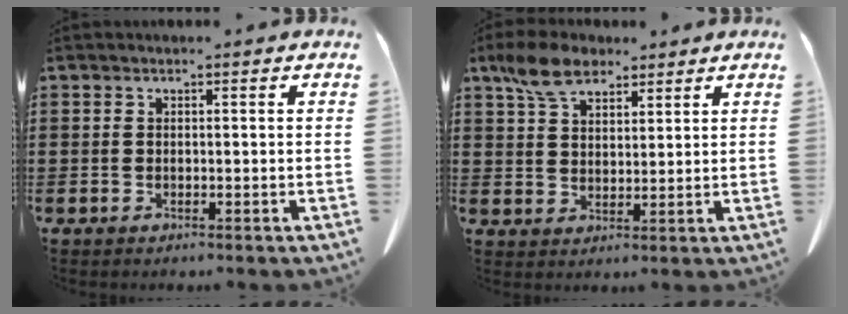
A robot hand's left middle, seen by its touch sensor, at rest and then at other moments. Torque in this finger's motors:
{"motor_torque": [1.08, 1.04, 0.32, 0.11]}